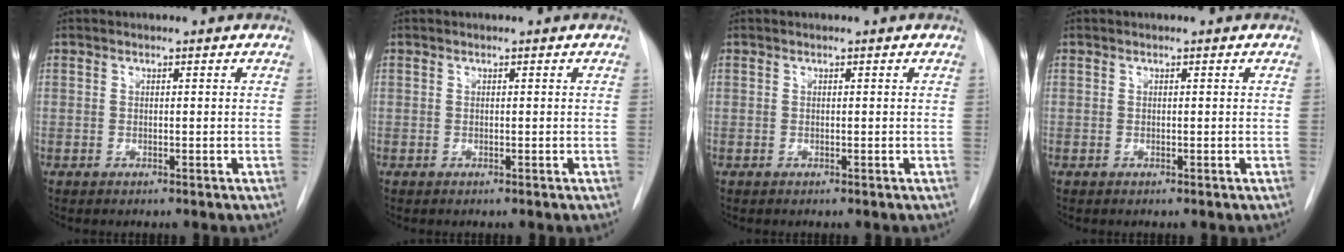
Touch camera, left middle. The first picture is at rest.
{"total": 0.0}
{"total": 0.0}
{"total": 0.0}